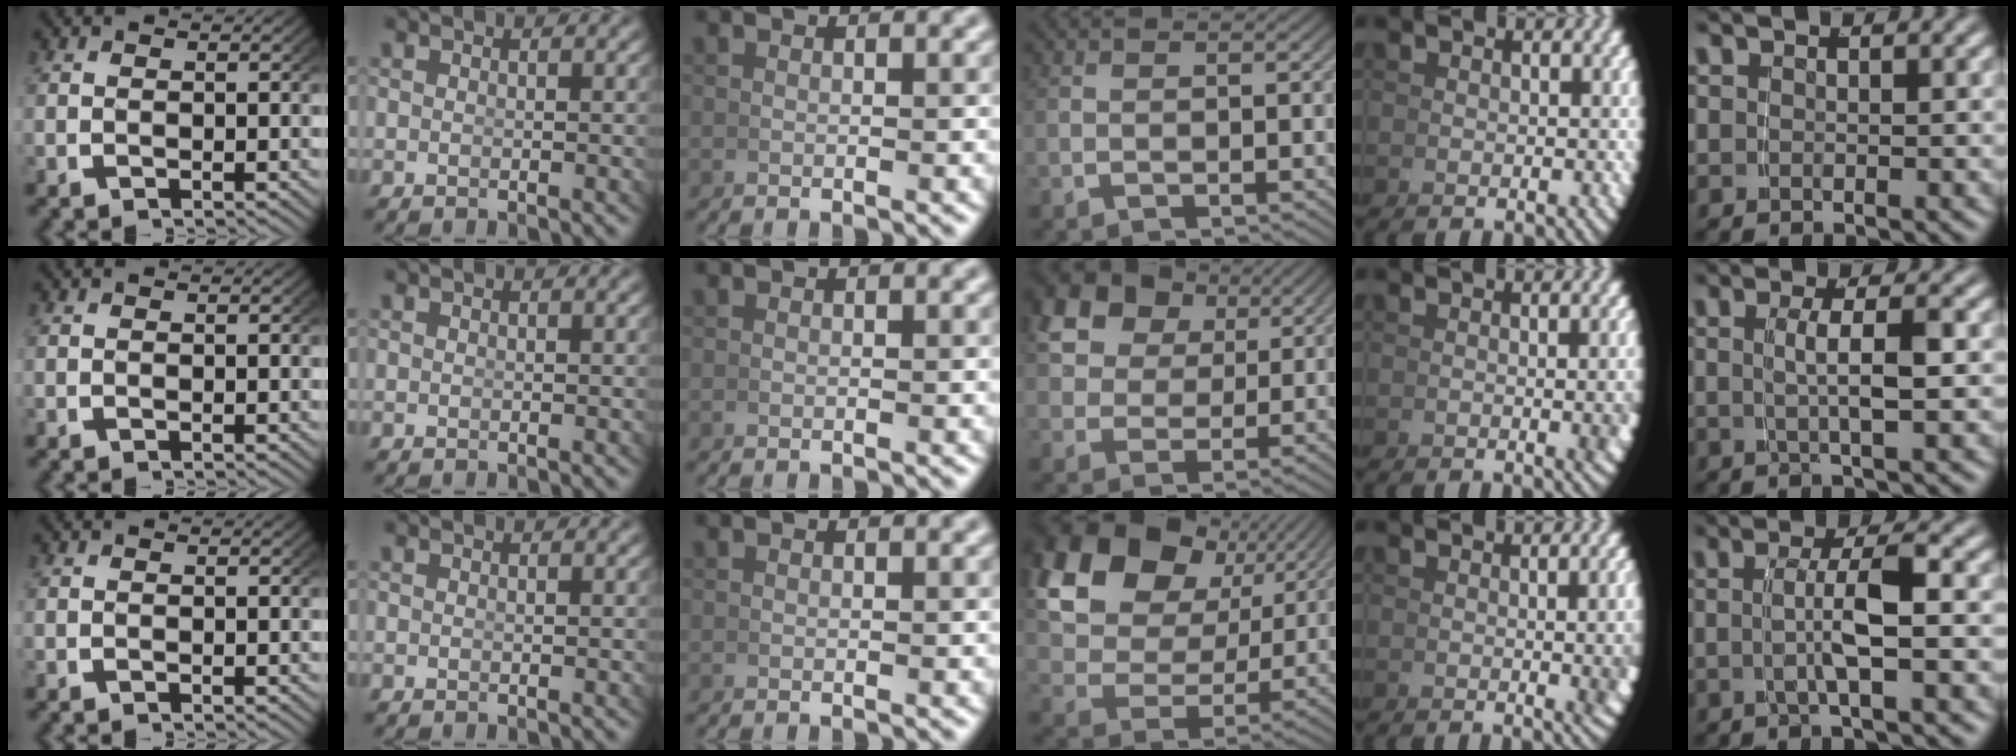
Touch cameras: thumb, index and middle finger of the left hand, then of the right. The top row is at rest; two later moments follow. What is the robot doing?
{"motion": "grasp_and_lifting", "object": "calculator"}